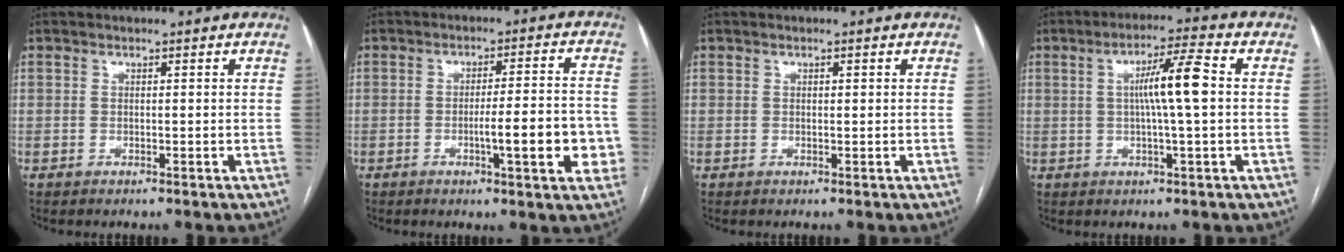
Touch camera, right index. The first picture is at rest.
{"total": 9.6, "force": [-2.7, 1.3, 9.1], "torque": [-0.122, 0.011, -0.030]}
{"total": 0.6, "force": [0.2, 0.2, 0.5], "torque": [-0.008, 0.001, 0.003]}
{"total": 7.8, "force": [0.7, -0.2, 7.8], "torque": [-0.134, 0.009, 0.008]}